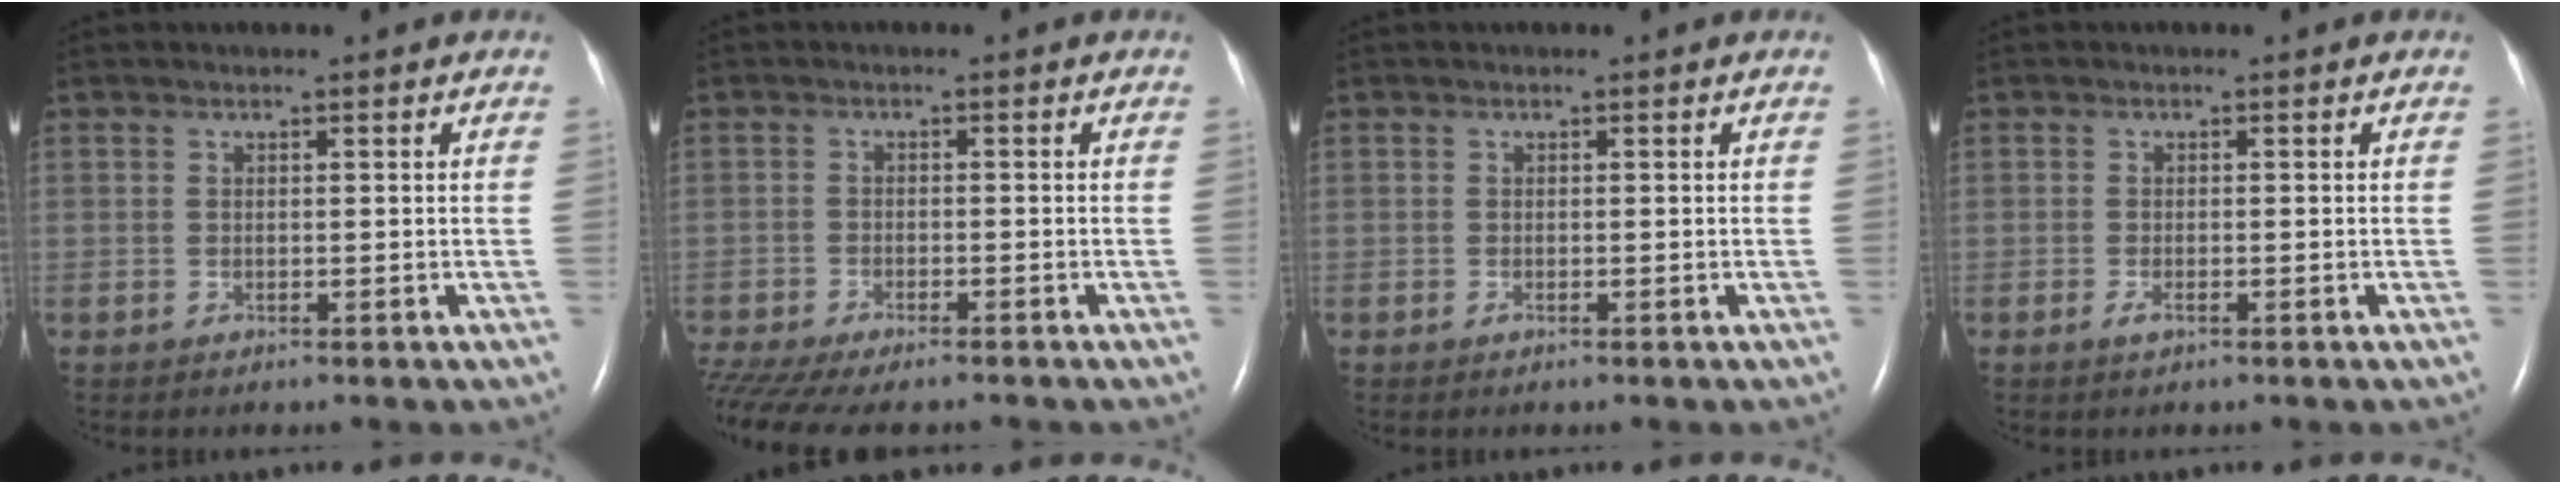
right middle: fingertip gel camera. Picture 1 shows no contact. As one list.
[{"total": 12.6, "force": [-10.6, 2.8, 6.1], "torque": [-0.126, -0.018, -0.158]}, {"total": 0.0}, {"total": 1.2, "force": [-0.6, 0.3, 0.9], "torque": [-0.022, -0.002, -0.010]}]